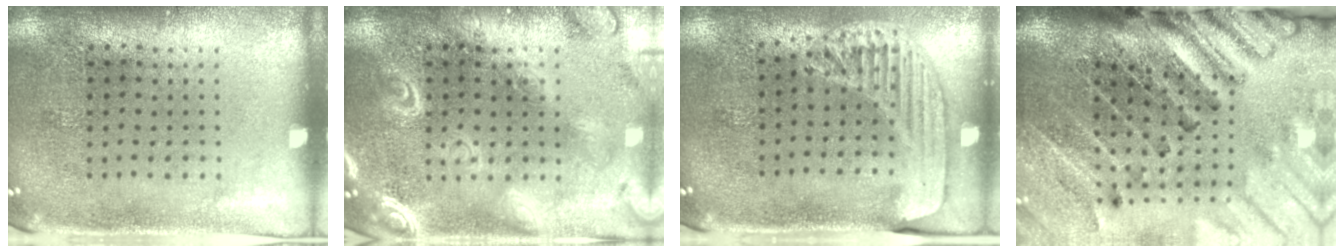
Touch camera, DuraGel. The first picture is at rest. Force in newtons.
{"total": 3.8, "press": 3.8, "slide": 0.6}
{"total": 1.5, "press": 1.5, "slide": 0.2}
{"total": 4.7, "press": 3.4, "slide": 3.2}